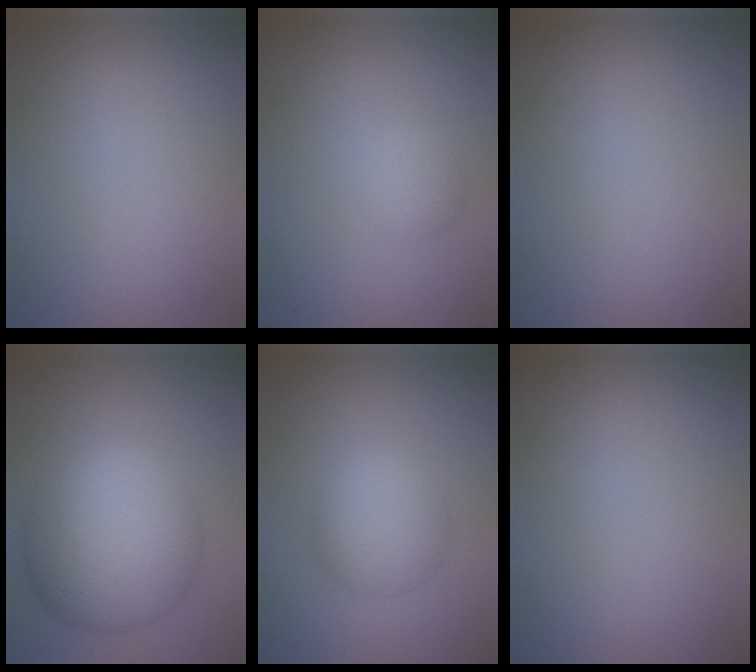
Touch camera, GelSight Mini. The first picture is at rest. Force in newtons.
{"total": 1.9, "press": 1.9, "slide": 0.1}
{"total": 0.0}
{"total": 12.3, "press": 12.3, "slide": 0.3}
{"total": 4.5, "press": 4.5, "slide": 0.1}
{"total": 0.0}